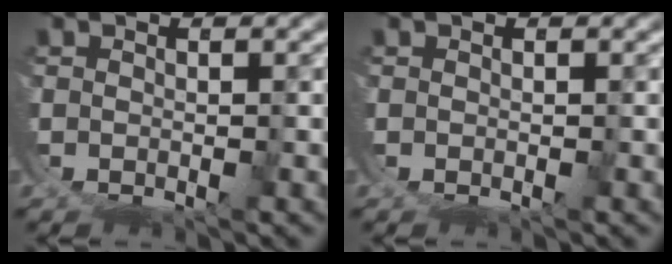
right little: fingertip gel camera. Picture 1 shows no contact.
{"total": 0.0}